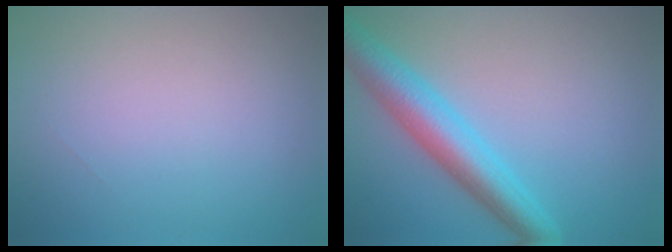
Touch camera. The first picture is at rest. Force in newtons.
{"total": 5.5, "press": 5.5, "slide": 0.1}